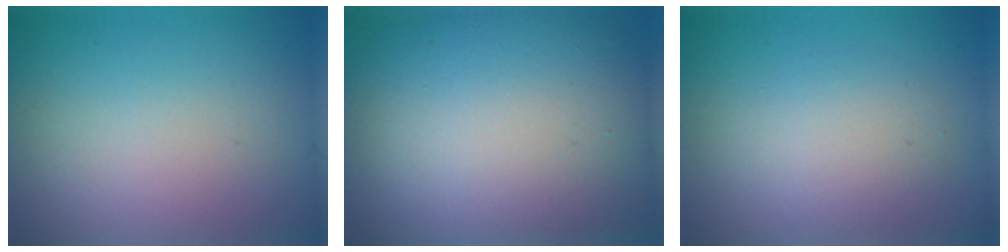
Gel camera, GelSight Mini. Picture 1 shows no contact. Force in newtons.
{"total": 15.9, "press": 15.8, "slide": 0.9}
{"total": 2.9, "press": 2.9, "slide": 0.2}